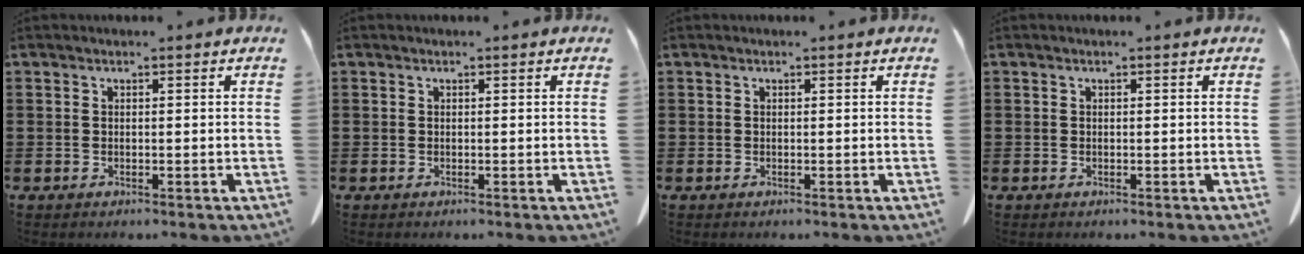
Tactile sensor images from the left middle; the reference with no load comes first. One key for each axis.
{"total": 0.0}
{"total": 0.0}
{"total": 0.0}